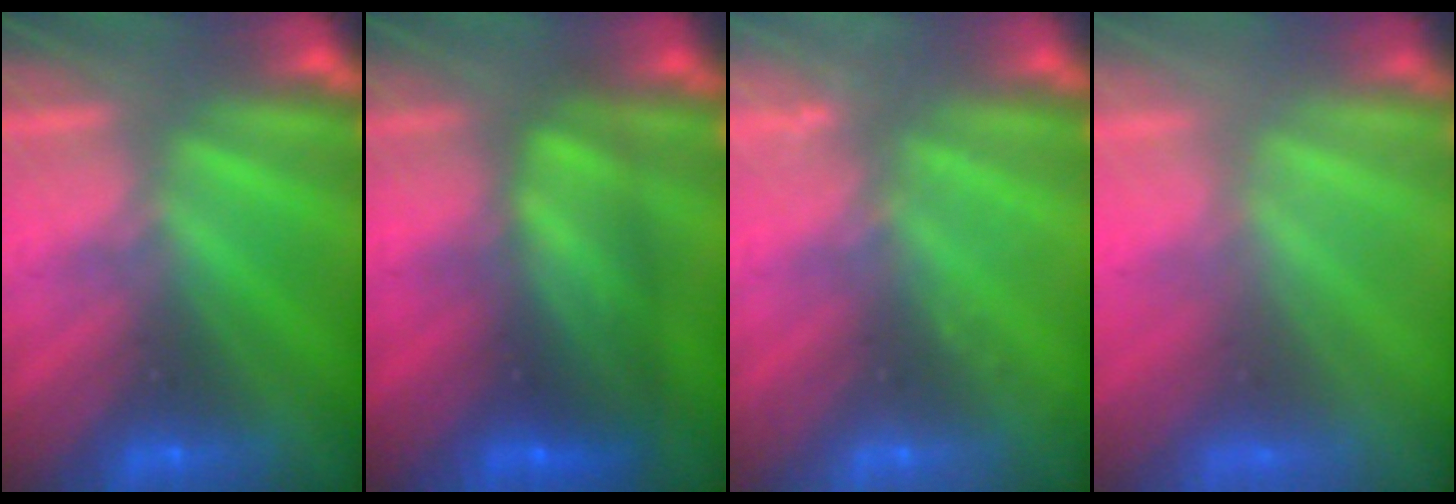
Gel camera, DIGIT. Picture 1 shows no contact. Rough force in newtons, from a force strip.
{"total": 8.9}
{"total": 2.2}
{"total": 5.9}